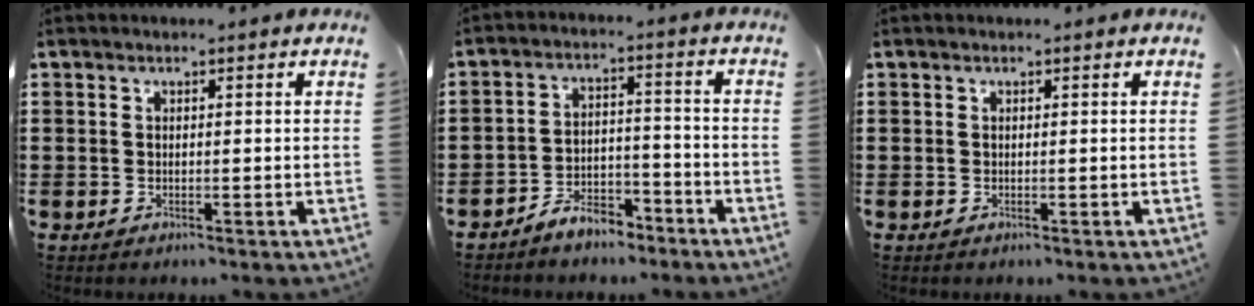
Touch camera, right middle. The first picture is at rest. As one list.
[{"total": 5.4, "force": [-5.1, 1.4, 0.9], "torque": [-0.013, 0.014, -0.103]}, {"total": 0.0}]